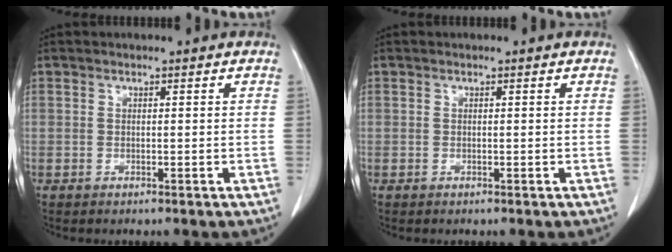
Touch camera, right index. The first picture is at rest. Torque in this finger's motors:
{"motor_torque": [-0.01, 0.00, 0.01, 0.00]}